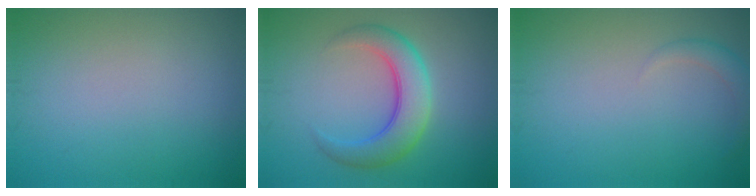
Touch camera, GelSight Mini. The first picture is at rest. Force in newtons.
{"total": 5.2, "press": 5.2, "slide": 0.1}
{"total": 1.5, "press": 1.5, "slide": 0.1}